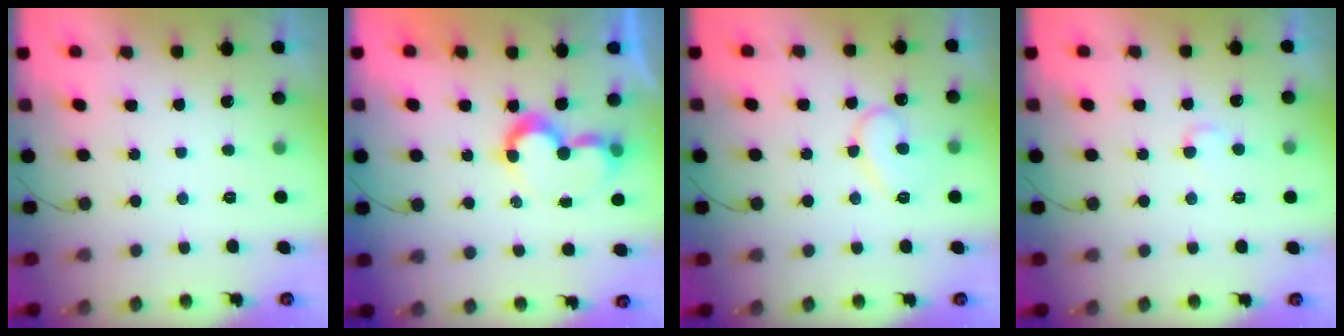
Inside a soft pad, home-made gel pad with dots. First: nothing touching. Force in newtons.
{"total": 8.8, "press": 8.7, "slide": 0.7}
{"total": 11.0, "press": 11.0, "slide": 1.0}
{"total": 3.3, "press": 3.3, "slide": 0.4}